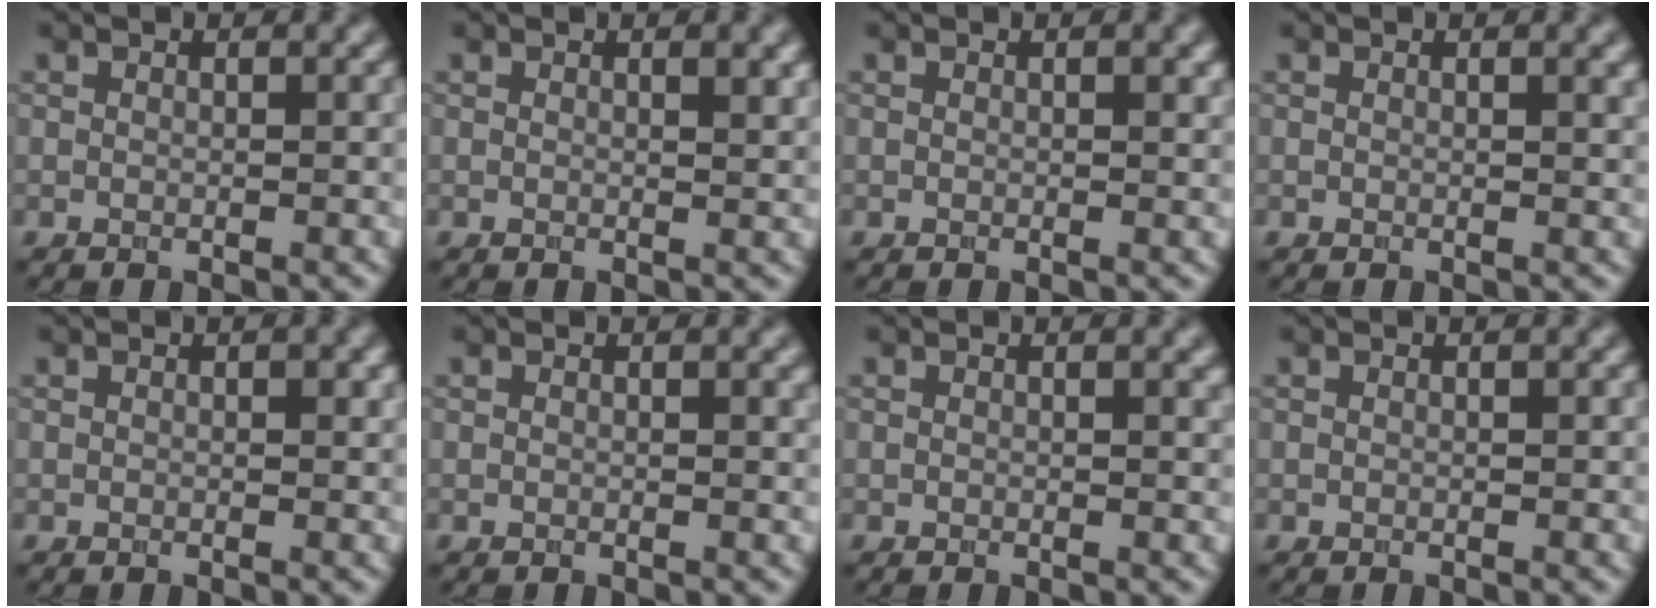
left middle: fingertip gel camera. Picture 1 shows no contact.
{"total": 1.5, "force": [0.7, 0.4, 1.3], "torque": [-0.014, -0.001, 0.011]}
{"total": 0.8, "force": [0.3, 0.2, 0.7], "torque": [-0.008, -0.001, 0.005]}
{"total": 1.3, "force": [0.6, 0.4, 1.1], "torque": [-0.007, 0.002, 0.007]}
{"total": 0.8, "force": [0.2, 0.3, 0.7], "torque": [-0.008, 0.000, 0.003]}
{"total": 0.7, "force": [0.3, 0.2, 0.6], "torque": [-0.003, 0.002, 0.004]}
{"total": 0.8, "force": [0.4, 0.2, 0.7], "torque": [-0.003, 0.002, 0.005]}
{"total": 0.0}